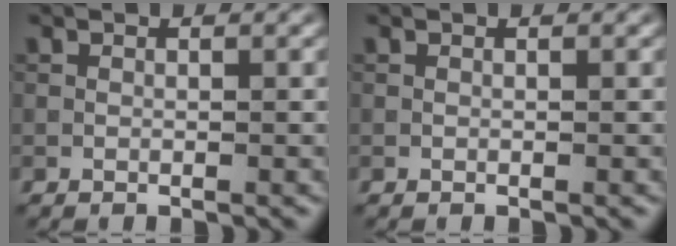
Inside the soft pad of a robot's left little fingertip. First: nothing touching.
{"total": 0.0}